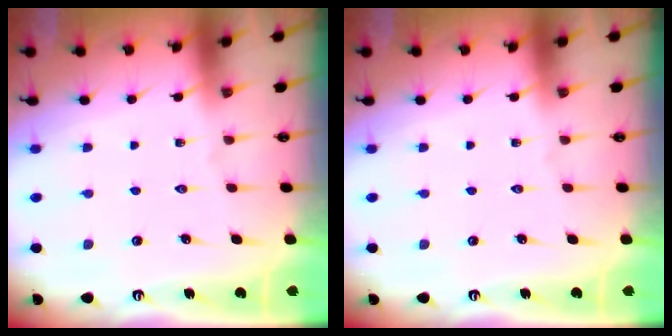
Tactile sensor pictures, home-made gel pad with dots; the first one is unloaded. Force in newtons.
{"total": 0.0}